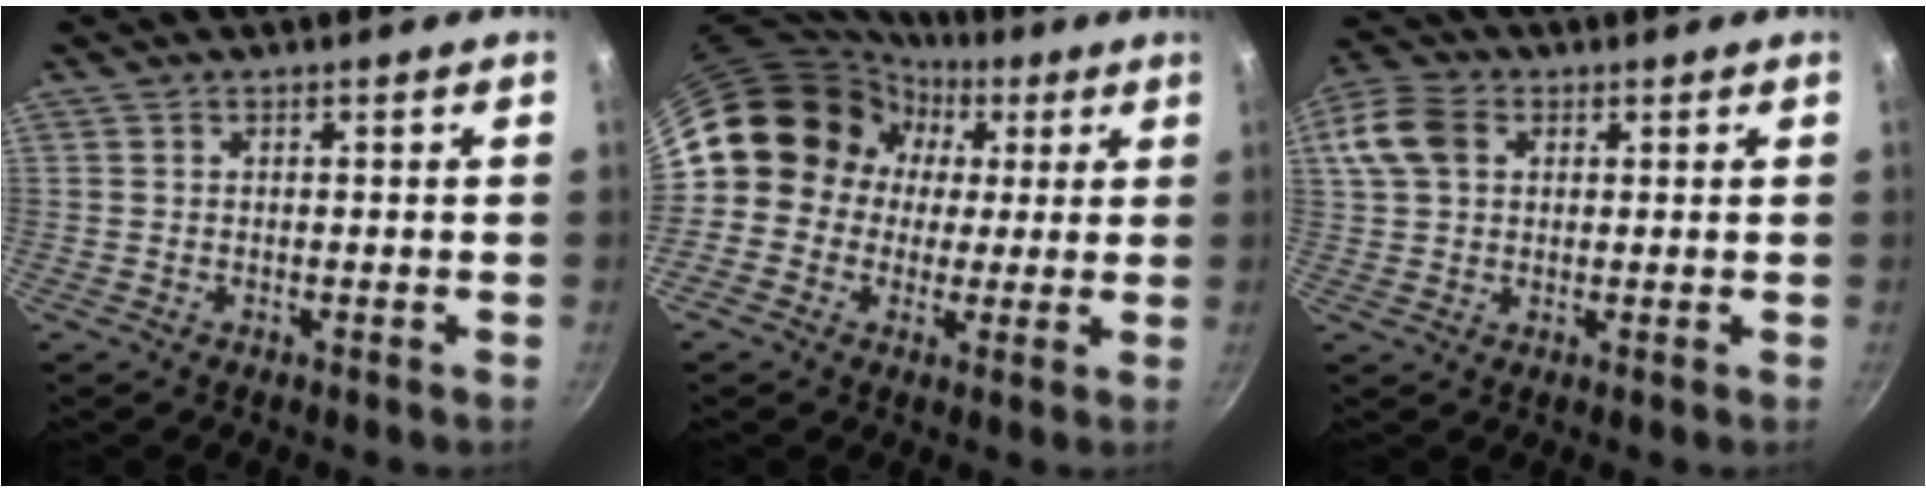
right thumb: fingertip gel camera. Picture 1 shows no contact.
{"total": 12.4, "force": [2.5, 11.3, 4.4], "torque": [-0.025, 0.020, 0.024]}
{"total": 10.1, "force": [2.7, 7.6, 6.1], "torque": [-0.120, 0.014, 0.039]}